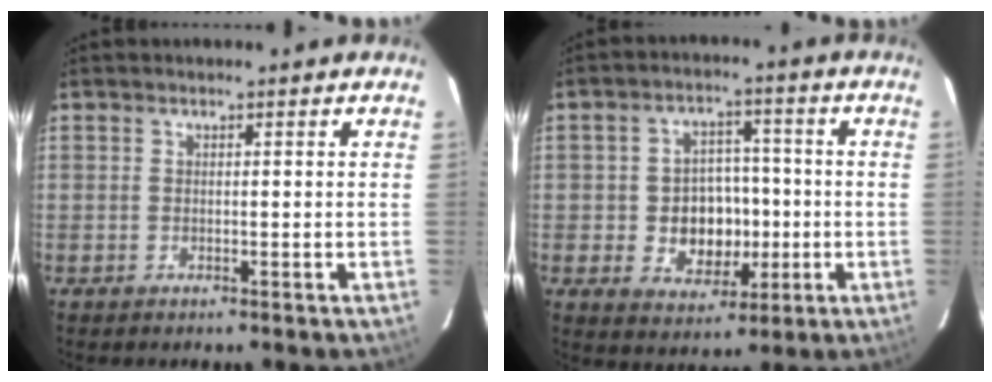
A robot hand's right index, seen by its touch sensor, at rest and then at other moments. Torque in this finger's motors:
{"motor_torque": [0.31, -0.03, 0.12, 0.02]}